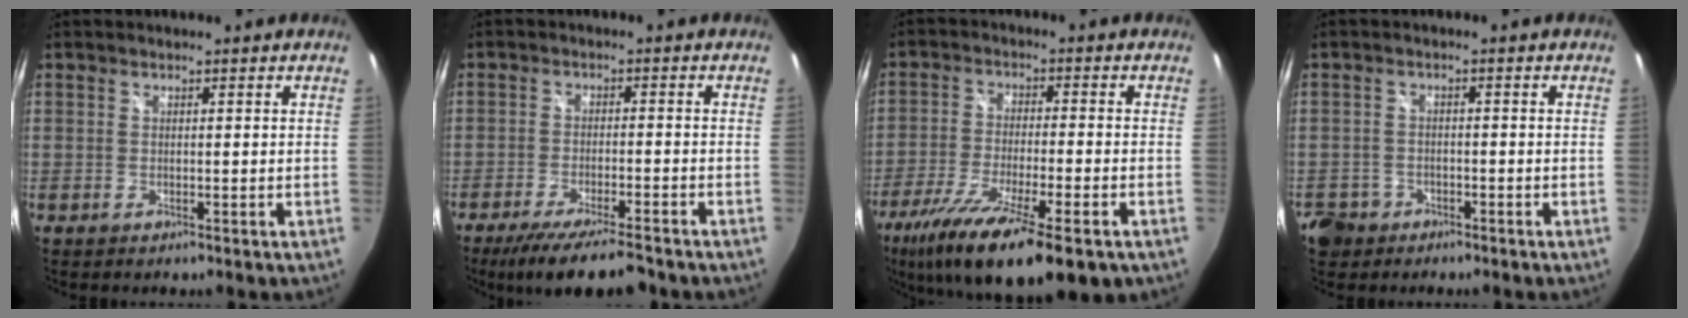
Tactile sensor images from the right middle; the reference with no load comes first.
{"total": 11.0, "force": [-9.2, 1.3, 5.9], "torque": [-0.125, -0.030, -0.148]}
{"total": 19.1, "force": [-12.0, 4.4, 14.2], "torque": [-0.271, -0.061, -0.202]}
{"total": 5.4, "force": [-3.1, 4.3, 1.3], "torque": [-0.046, 0.005, -0.051]}